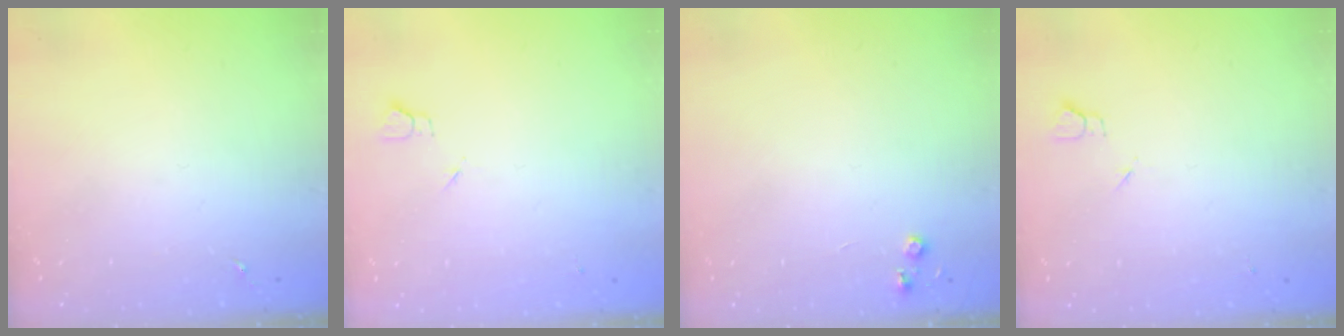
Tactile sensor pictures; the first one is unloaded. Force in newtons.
{"total": 2.7, "press": 2.6, "slide": 0.3}
{"total": 3.8, "press": 3.7, "slide": 0.5}
{"total": 2.7, "press": 2.6, "slide": 0.3}